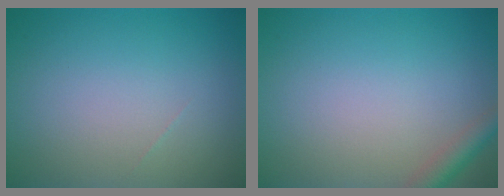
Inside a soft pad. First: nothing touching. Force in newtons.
{"total": 2.2, "press": 2.2, "slide": 0.2}